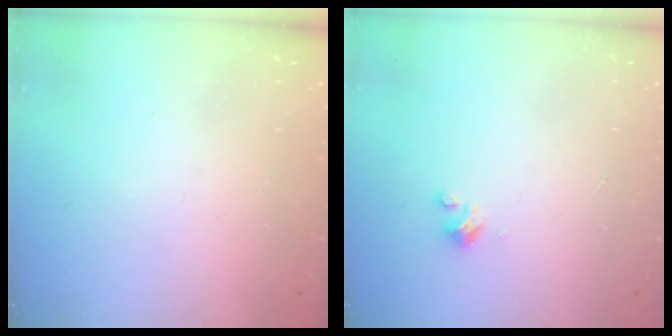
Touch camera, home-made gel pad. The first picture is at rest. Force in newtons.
{"total": 2.0, "press": 2.0, "slide": 0.2}